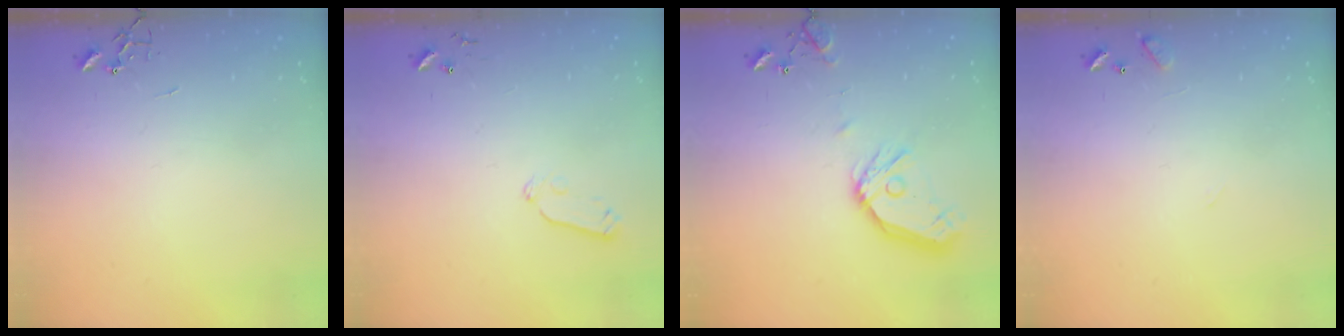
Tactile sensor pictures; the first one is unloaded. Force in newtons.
{"total": 5.9, "press": 5.9, "slide": 0.8}
{"total": 13.4, "press": 13.2, "slide": 2.1}
{"total": 8.4, "press": 8.4, "slide": 0.5}